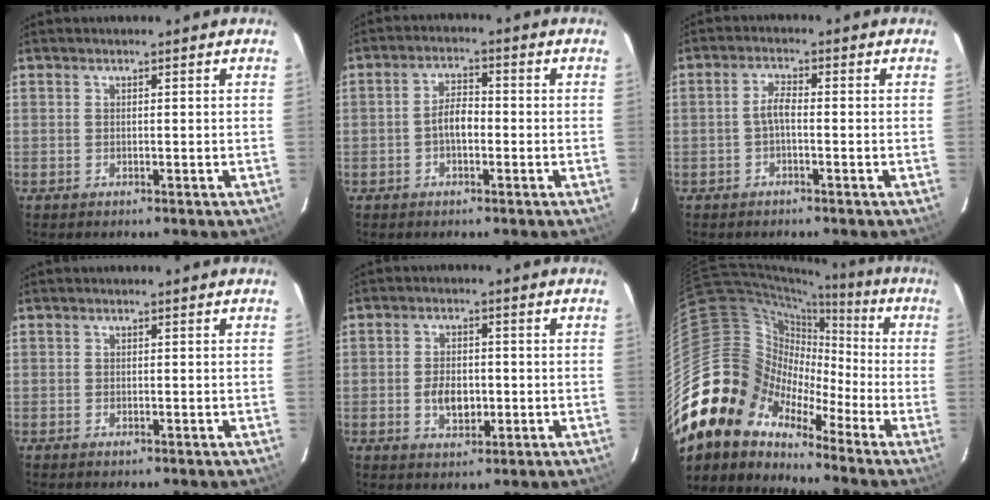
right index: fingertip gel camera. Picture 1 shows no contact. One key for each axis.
{"total": 3.9, "fx": -1.2, "fy": 1.9, "fz": 3.2, "tx": -0.062, "ty": 0.011, "tz": -0.023}
{"total": 2.5, "fx": -0.8, "fy": 0.7, "fz": 2.3, "tx": -0.050, "ty": 0.009, "tz": -0.017}
{"total": 0.6, "fx": -0.3, "fy": 0.4, "fz": 0.2, "tx": -0.003, "ty": -0.003, "tz": -0.005}
{"total": 5.7, "fx": -1.1, "fy": 3.6, "fz": 4.3, "tx": -0.084, "ty": -0.002, "tz": -0.014}
{"total": 15.7, "fx": -10.5, "fy": 10.7, "fz": 4.5, "tx": -0.095, "ty": 0.032, "tz": -0.216}